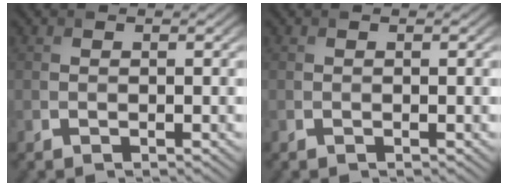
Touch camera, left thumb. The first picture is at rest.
{"total": 0.0}